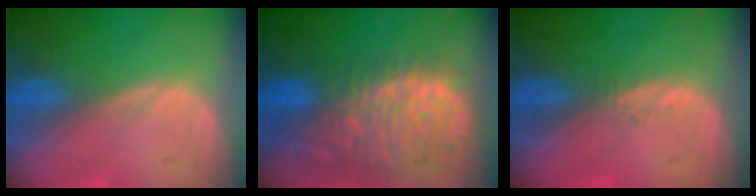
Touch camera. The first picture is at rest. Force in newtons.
{"total": 13.3, "press": 11.1, "slide": 7.4}
{"total": 0.9, "press": 0.8, "slide": 0.4}